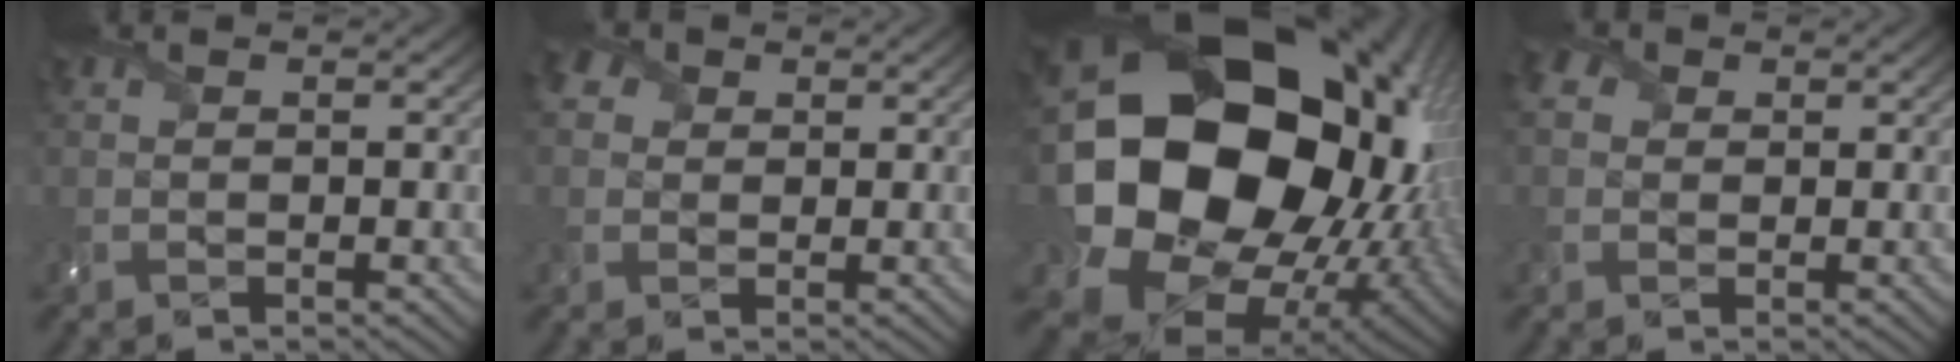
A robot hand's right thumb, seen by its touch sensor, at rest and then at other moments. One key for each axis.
{"total": 4.0, "fx": 1.8, "fy": 3.1, "fz": 1.6, "tx": -0.073, "ty": 0.021, "tz": 0.026}
{"total": 24.9, "fx": 2.9, "fy": 19.5, "fz": 15.1, "tx": -0.345, "ty": -0.046, "tz": 0.062}
{"total": 3.3, "fx": 1.2, "fy": 2.7, "fz": 1.4, "tx": -0.060, "ty": 0.015, "tz": 0.018}